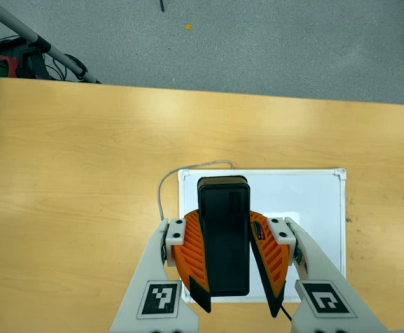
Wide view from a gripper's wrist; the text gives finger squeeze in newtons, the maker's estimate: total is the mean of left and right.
{"total": 9.7, "left": 9.8, "right": 9.7}